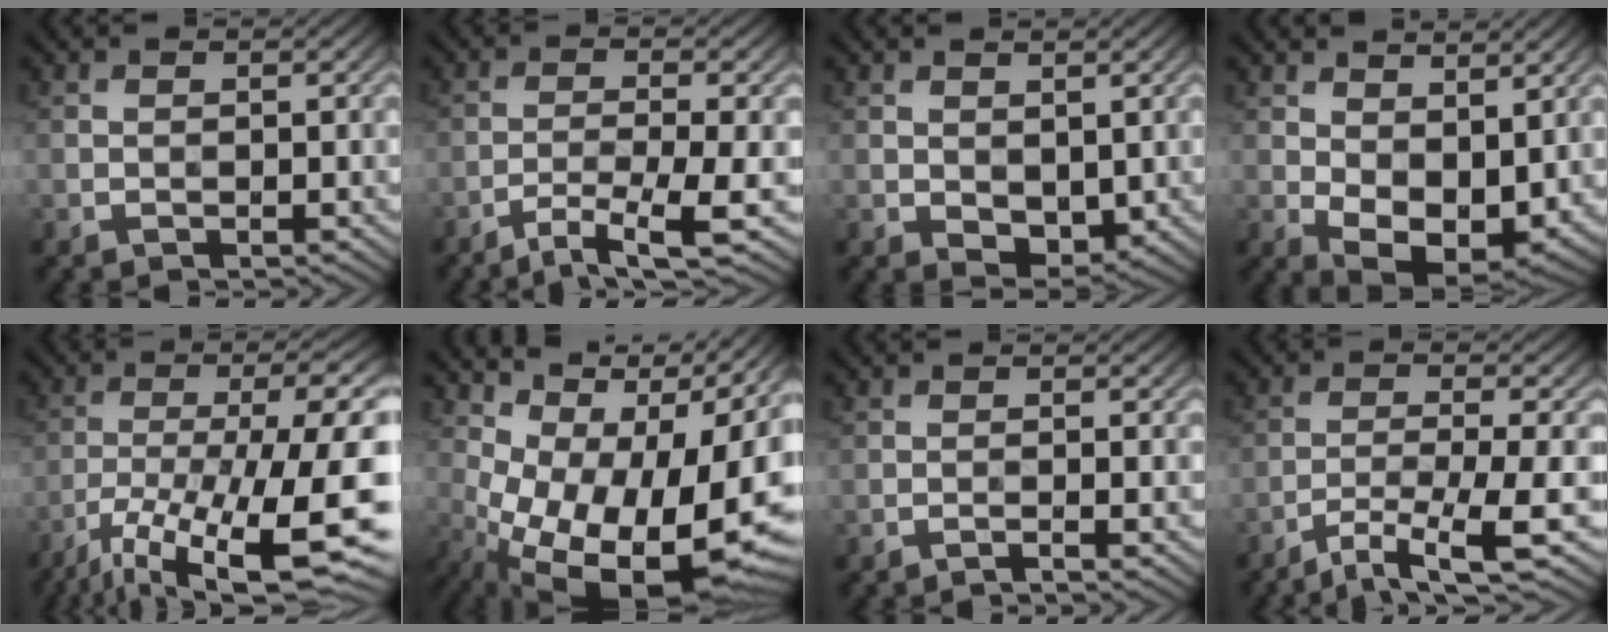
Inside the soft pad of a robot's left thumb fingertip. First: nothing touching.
{"total": 5.6, "force": [-3.3, 0.7, 4.4], "torque": [-0.076, -0.003, -0.062]}
{"total": 3.4, "force": [0.5, 2.2, 2.5], "torque": [-0.048, -0.008, 0.014]}
{"total": 8.3, "force": [1.1, 5.1, 6.5], "torque": [-0.126, -0.020, 0.029]}
{"total": 17.7, "force": [-9.4, 5.2, 14.1], "torque": [-0.241, -0.011, -0.159]}
{"total": 17.1, "force": [-1.6, 8.8, 14.6], "torque": [-0.203, -0.008, 0.003]}
{"total": 1.3, "force": [-0.7, 0.0, 1.1], "torque": [-0.015, 0.005, -0.022]}
{"total": 7.5, "force": [-4.4, 1.2, 6.0], "torque": [-0.101, -0.004, -0.075]}